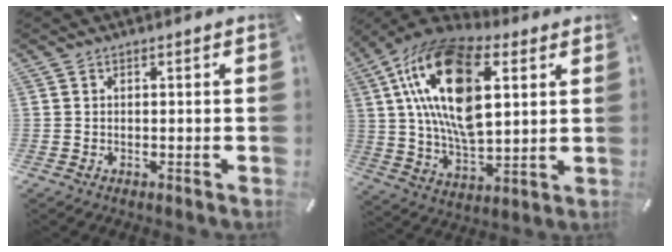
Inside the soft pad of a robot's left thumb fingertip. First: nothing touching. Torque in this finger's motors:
{"motor_torque": [1.54, 2.09, 2.33, -0.44, 0.43]}